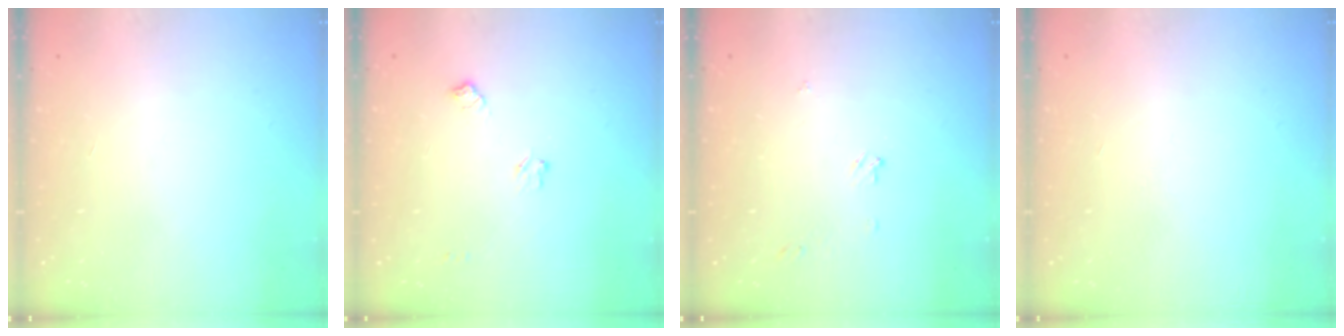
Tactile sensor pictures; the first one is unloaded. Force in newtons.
{"total": 5.1, "press": 5.1, "slide": 0.8}
{"total": 3.5, "press": 3.4, "slide": 0.6}
{"total": 0.0}